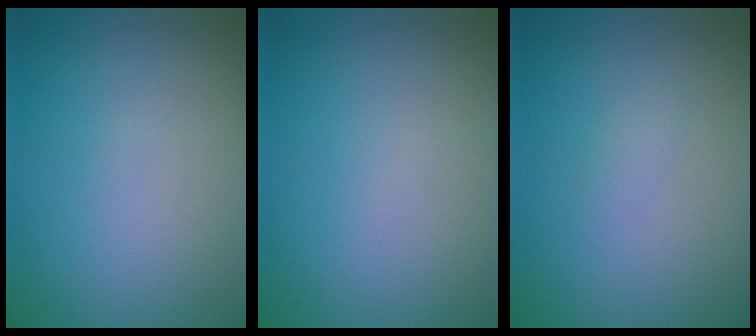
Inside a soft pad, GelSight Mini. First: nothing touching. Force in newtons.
{"total": 0.0}
{"total": 0.6, "press": 0.6, "slide": 0.1}